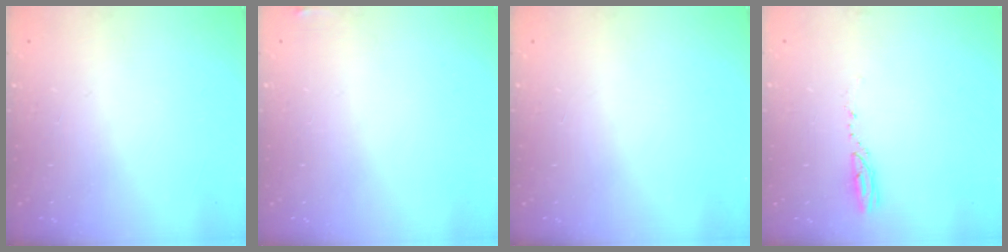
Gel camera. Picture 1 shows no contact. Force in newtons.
{"total": 3.4, "press": 3.3, "slide": 0.5}
{"total": 0.0}
{"total": 2.9, "press": 2.9, "slide": 0.4}